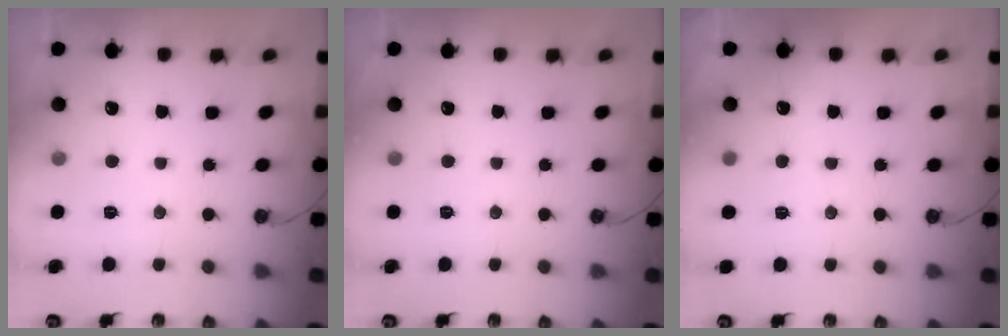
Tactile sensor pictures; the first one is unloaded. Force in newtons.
{"total": 0.0}
{"total": 2.6, "press": 2.4, "slide": 0.9}